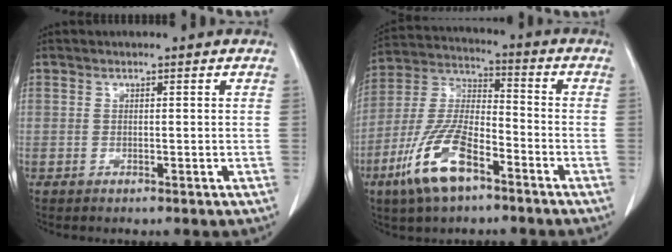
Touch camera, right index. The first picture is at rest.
{"total": 13.3, "force": [-7.2, 4.4, 10.3], "torque": [-0.226, -0.005, -0.135]}